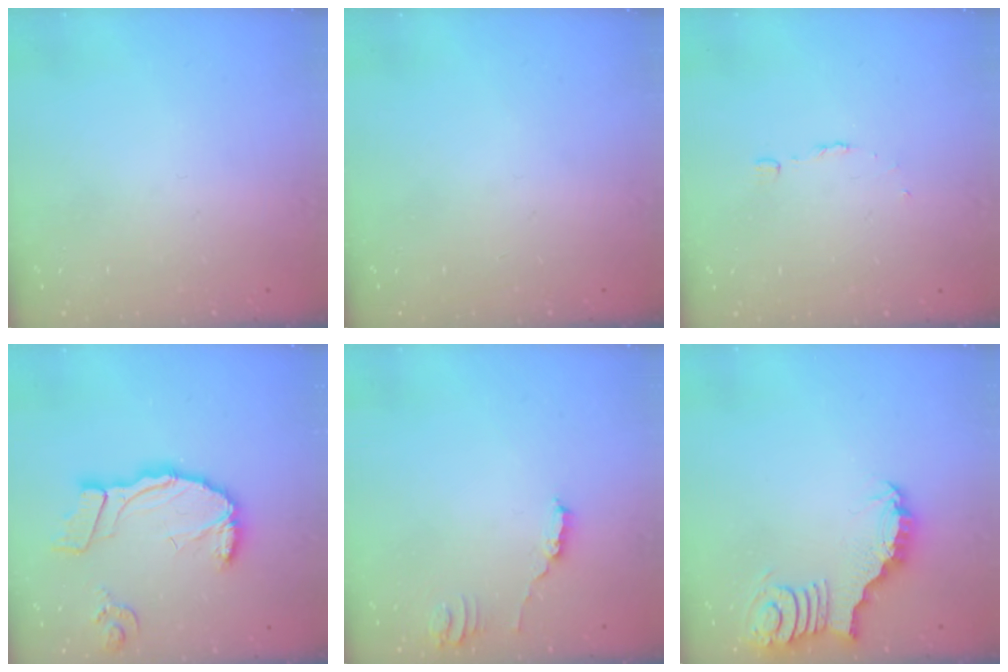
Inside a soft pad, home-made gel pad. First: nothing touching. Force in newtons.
{"total": 0.0}
{"total": 3.1, "press": 3.1, "slide": 0.2}
{"total": 15.5, "press": 15.4, "slide": 2.0}
{"total": 2.5, "press": 2.5, "slide": 0.2}
{"total": 2.4, "press": 2.4, "slide": 0.3}